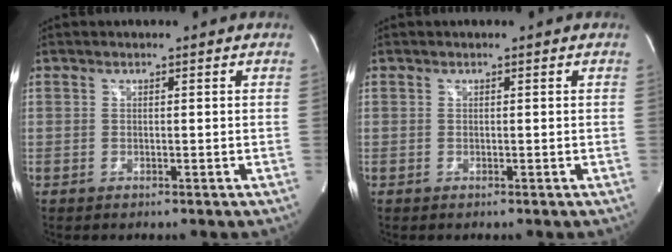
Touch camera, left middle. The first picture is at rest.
{"total": 0.0}